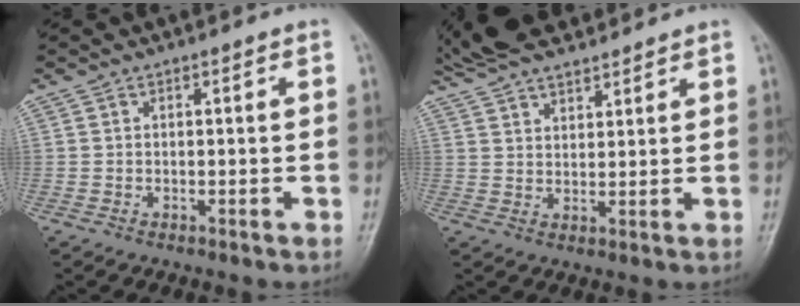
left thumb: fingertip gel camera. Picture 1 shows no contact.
{"total": 11.8, "force": [10.1, 3.9, 4.7], "torque": [-0.066, 0.007, 0.181]}